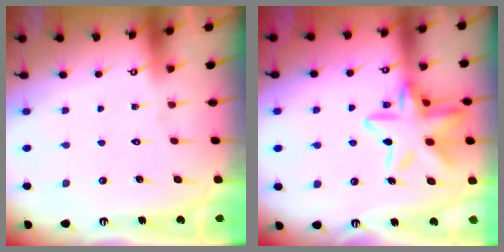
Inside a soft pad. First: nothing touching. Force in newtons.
{"total": 17.7, "press": 17.6, "slide": 1.2}